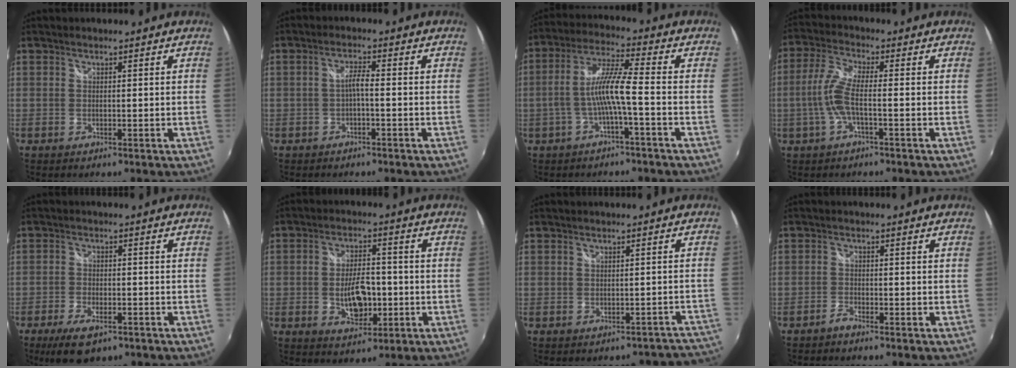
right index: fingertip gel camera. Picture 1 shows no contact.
{"total": 2.2, "force": [-1.0, 0.2, 2.0], "torque": [-0.040, 0.007, -0.017]}
{"total": 8.1, "force": [-2.5, 0.1, 7.7], "torque": [-0.170, 0.009, -0.040]}
{"total": 6.9, "force": [-1.7, 1.1, 6.6], "torque": [-0.150, 0.003, -0.032]}
{"total": 8.0, "force": [-5.1, 3.4, 5.0], "torque": [-0.120, -0.015, -0.085]}
{"total": 8.4, "force": [-1.7, 4.6, 6.9], "torque": [-0.126, 0.001, -0.022]}
{"total": 8.1, "force": [-7.7, 2.5, 0.5], "torque": [0.013, 0.028, -0.076]}
{"total": 1.4, "force": [-1.4, 0.2, 0.4], "torque": [-0.015, -0.001, -0.030]}